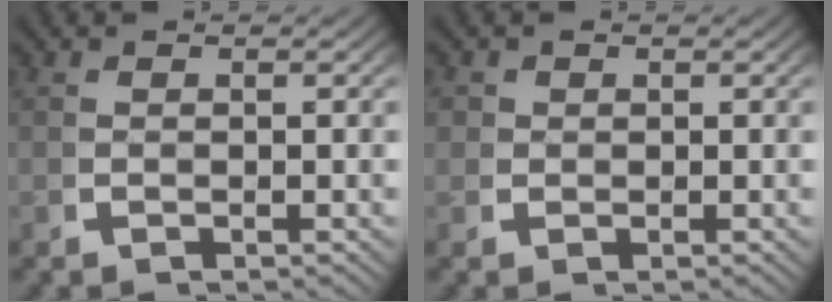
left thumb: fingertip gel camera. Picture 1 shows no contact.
{"total": 1.7, "force": [0.6, 1.5, 0.5], "torque": [-0.014, -0.009, 0.012]}